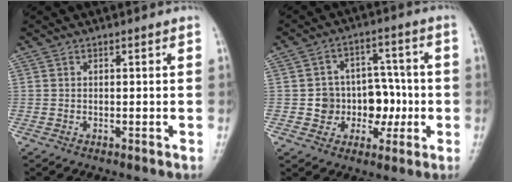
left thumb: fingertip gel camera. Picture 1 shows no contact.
{"total": 10.4, "force": [-1.8, 8.6, 5.6], "torque": [-0.025, 0.035, -0.024]}